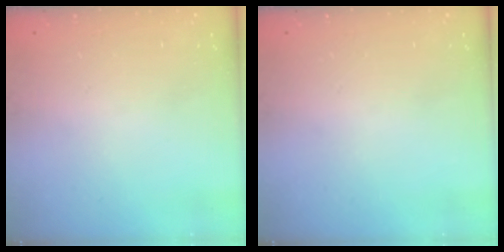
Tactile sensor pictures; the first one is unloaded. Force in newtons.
{"total": 0.0}